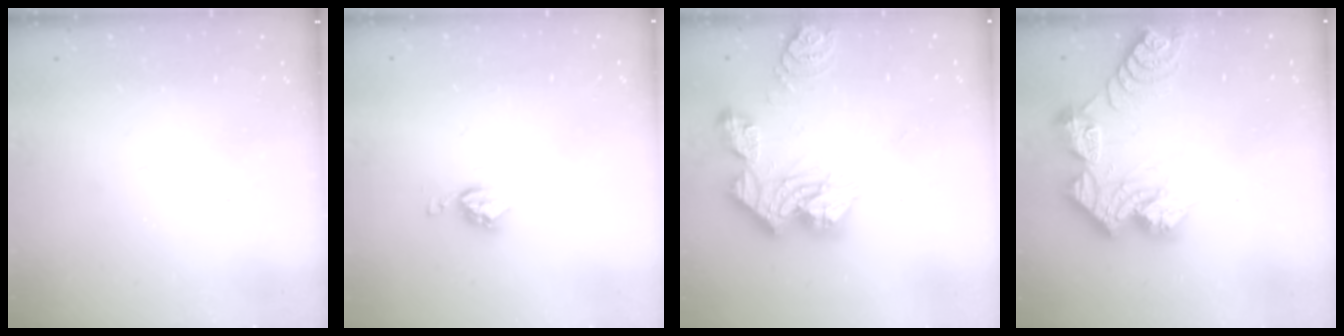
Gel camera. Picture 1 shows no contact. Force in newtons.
{"total": 5.3, "press": 5.3, "slide": 0.1}
{"total": 19.6, "press": 19.5, "slide": 1.9}
{"total": 15.9, "press": 15.8, "slide": 1.3}